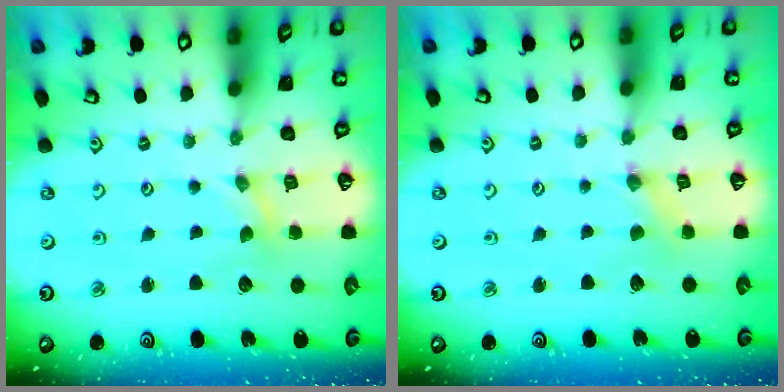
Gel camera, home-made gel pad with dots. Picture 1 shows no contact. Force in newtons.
{"total": 0.0}